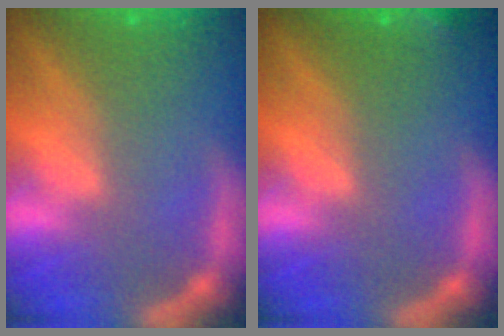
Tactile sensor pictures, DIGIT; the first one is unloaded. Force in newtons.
{"total": 1.4}